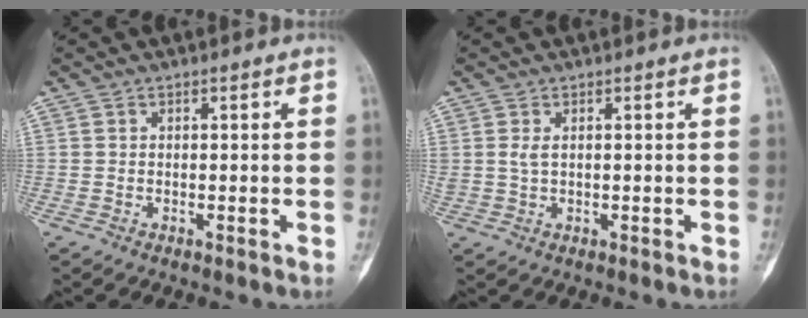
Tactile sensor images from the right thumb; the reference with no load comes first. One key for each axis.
{"total": 1.5, "fx": 0.5, "fy": 0.7, "fz": 1.2, "tx": -0.027, "ty": 0.002, "tz": 0.017}